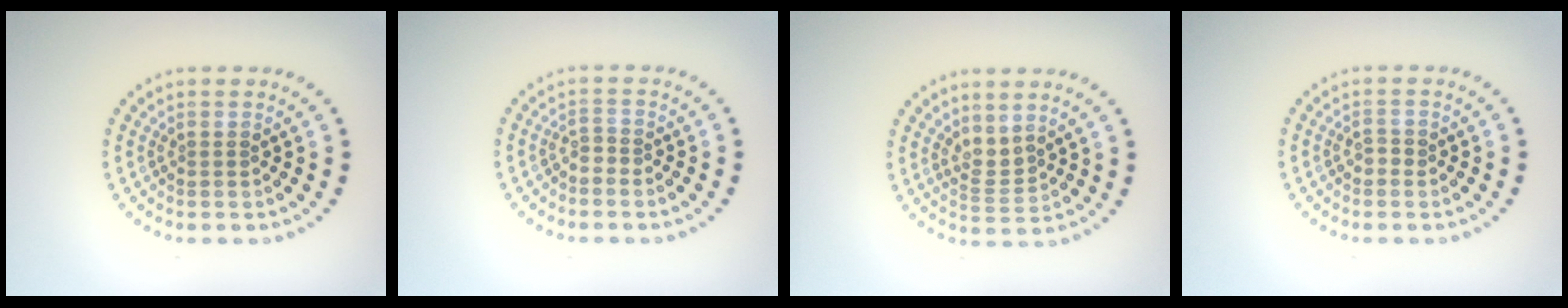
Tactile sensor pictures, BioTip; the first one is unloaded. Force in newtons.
{"total": 0.8, "press": 0.5, "slide": 0.6}
{"total": 2.0, "press": 1.4, "slide": 1.4}
{"total": 0.9, "press": 0.8, "slide": 0.2}